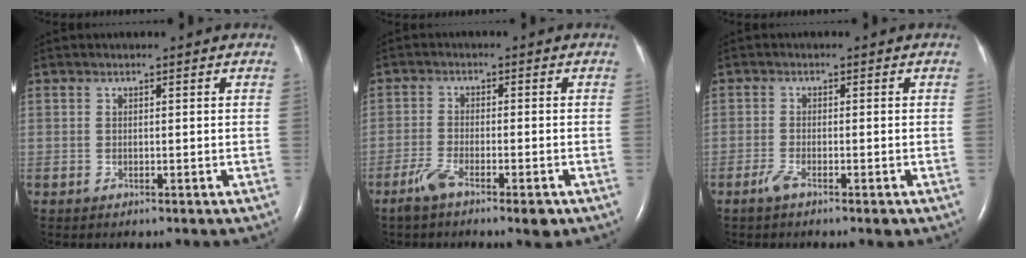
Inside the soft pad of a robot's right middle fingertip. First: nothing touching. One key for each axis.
{"total": 5.6, "fx": -3.7, "fy": 1.0, "fz": 4.1, "tx": -0.082, "ty": -0.008, "tz": -0.062}
{"total": 2.7, "fx": -1.8, "fy": 0.5, "fz": 2.0, "tx": -0.044, "ty": -0.004, "tz": -0.035}